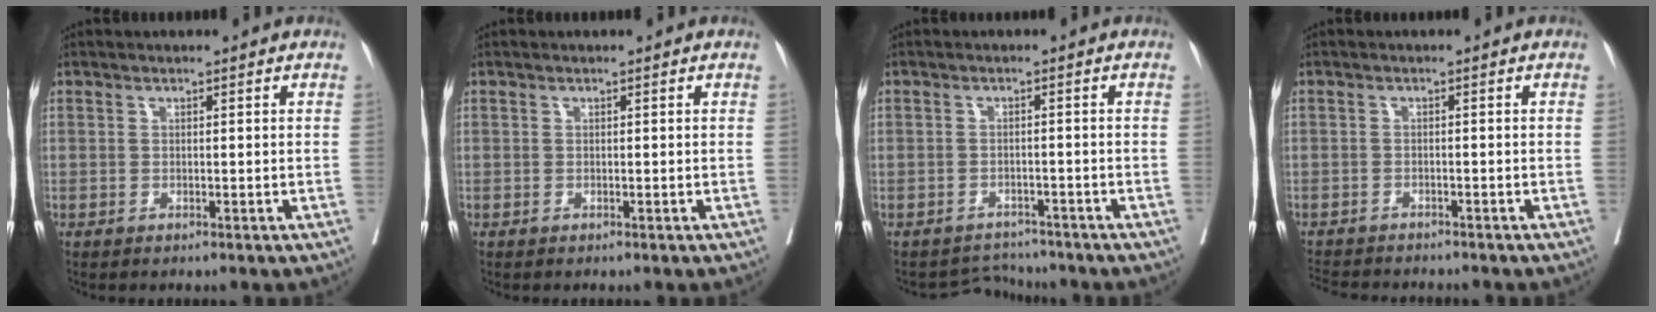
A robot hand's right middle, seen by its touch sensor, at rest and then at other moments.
{"total": 0.0}
{"total": 3.3, "force": [-3.0, 0.4, -1.2], "torque": [0.020, 0.005, -0.044]}
{"total": 7.7, "force": [-7.2, 1.4, 2.4], "torque": [-0.035, -0.007, -0.106]}